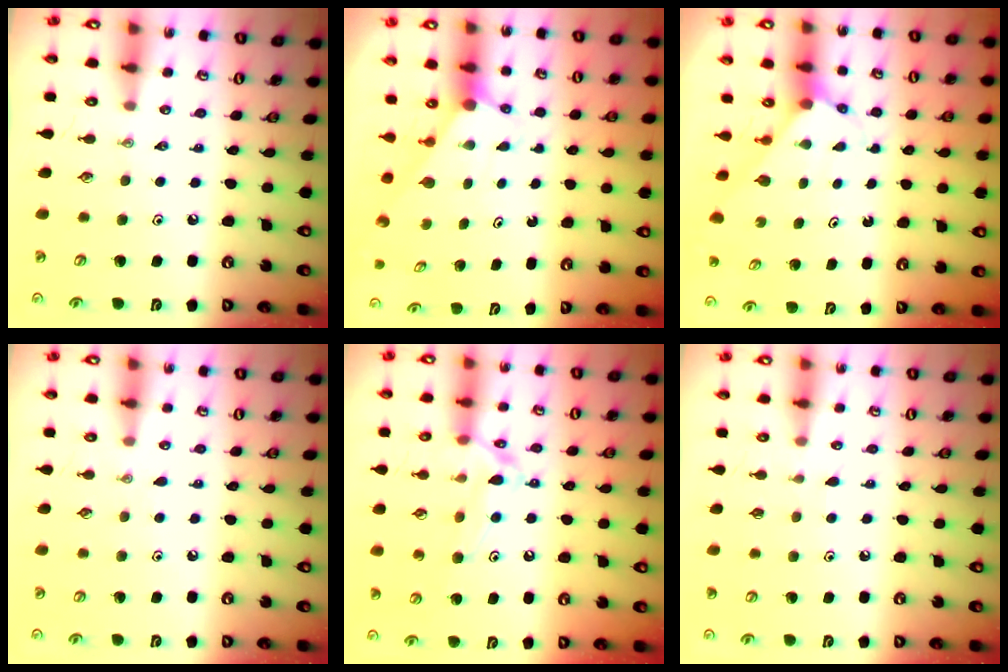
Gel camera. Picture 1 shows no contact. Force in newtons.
{"total": 2.8, "press": 2.8, "slide": 0.0}
{"total": 2.7, "press": 2.7, "slide": 0.2}
{"total": 4.6, "press": 4.6, "slide": 0.5}
{"total": 13.1, "press": 13.1, "slide": 0.9}
{"total": 6.1, "press": 6.1, "slide": 0.5}